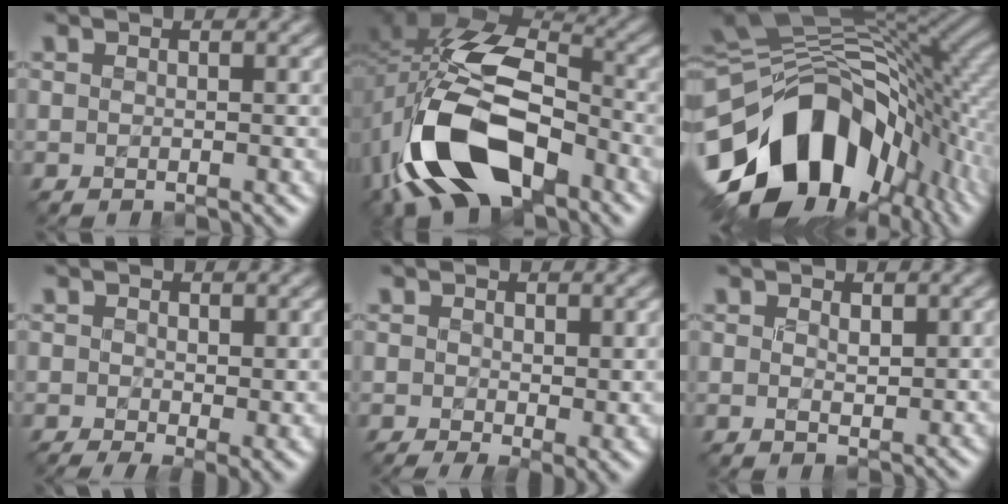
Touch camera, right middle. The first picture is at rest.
{"total": 14.5, "force": [-5.9, 8.5, 10.2], "torque": [-0.202, -0.013, -0.116]}
{"total": 15.6, "force": [-5.5, 10.5, 10.2], "torque": [-0.169, 0.002, -0.096]}
{"total": 3.6, "force": [-0.7, 1.7, 3.1], "torque": [-0.045, -0.010, -0.008]}
{"total": 3.7, "force": [-0.5, 1.7, 3.2], "torque": [-0.048, -0.009, -0.006]}
{"total": 0.8, "force": [0.6, 0.5, 0.3], "torque": [-0.008, -0.002, 0.012]}